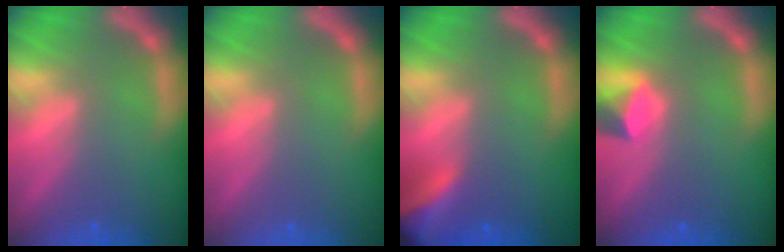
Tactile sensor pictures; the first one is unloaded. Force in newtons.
{"total": 0.0}
{"total": 7.9}
{"total": 2.4}